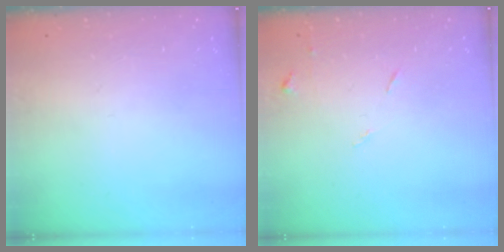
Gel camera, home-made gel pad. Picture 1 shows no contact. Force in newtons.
{"total": 5.3, "press": 5.2, "slide": 0.7}